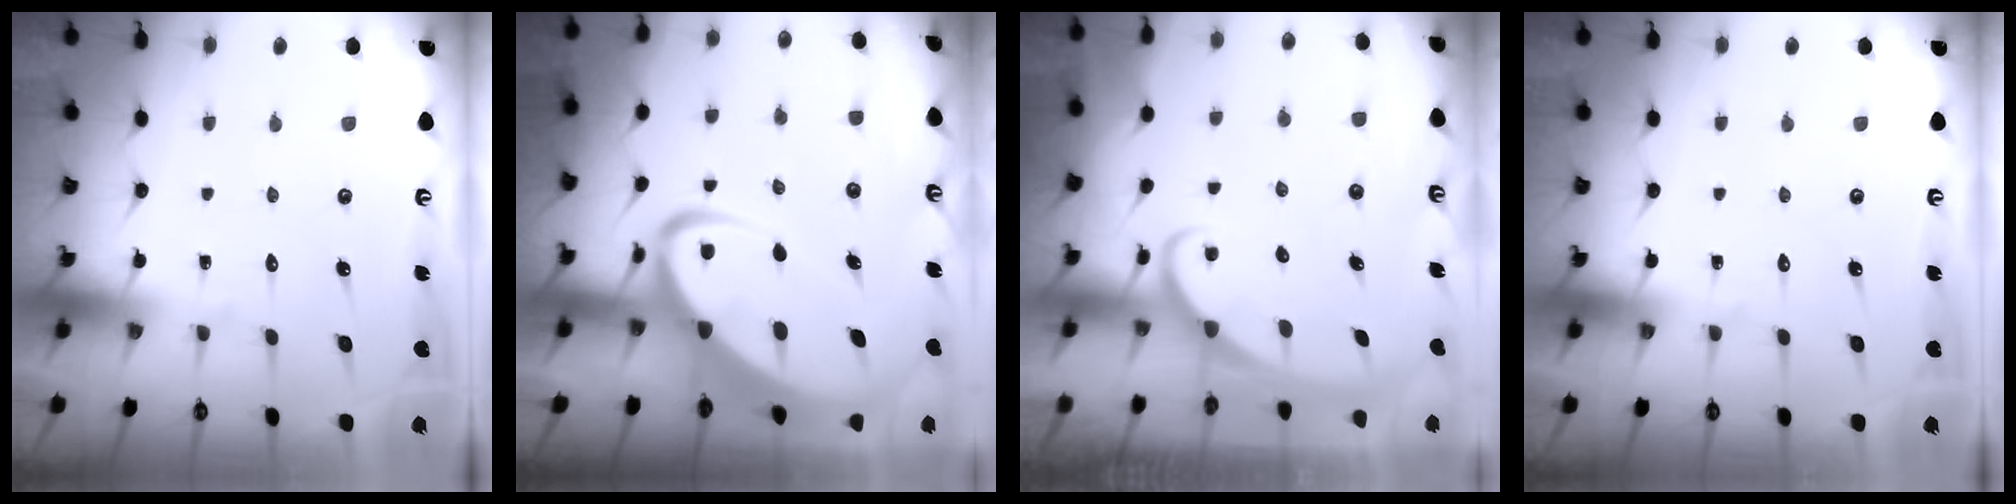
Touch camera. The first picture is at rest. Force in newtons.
{"total": 9.7, "press": 9.6, "slide": 1.1}
{"total": 2.5, "press": 2.5, "slide": 0.4}
{"total": 0.0}